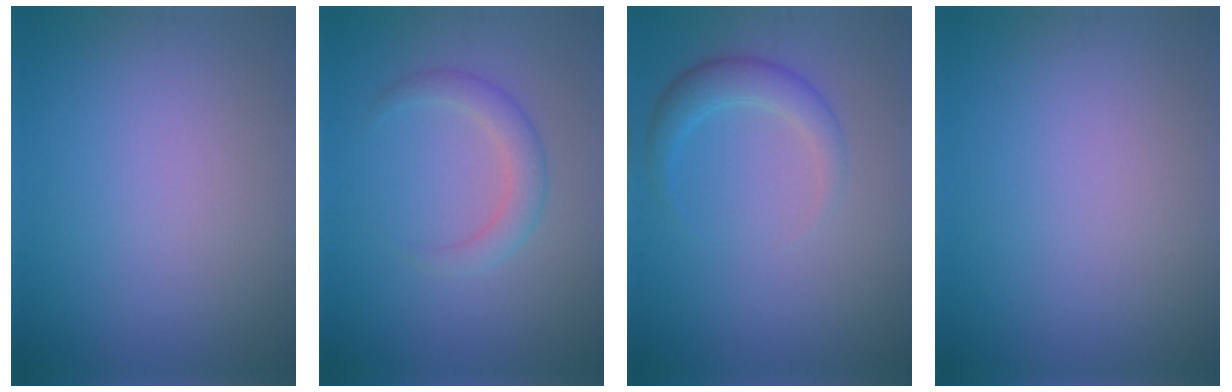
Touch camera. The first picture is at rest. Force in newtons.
{"total": 2.5, "press": 2.5, "slide": 0.2}
{"total": 2.7, "press": 2.6, "slide": 0.4}
{"total": 0.0}